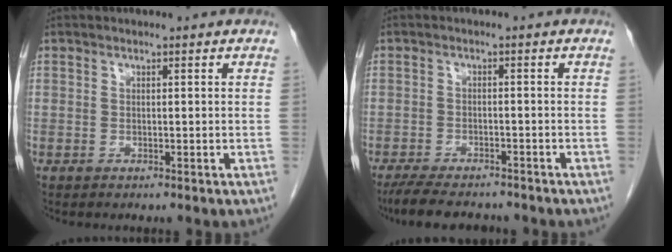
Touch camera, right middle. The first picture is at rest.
{"total": 8.8, "force": [-7.7, 2.1, 3.8], "torque": [-0.065, -0.017, -0.118]}